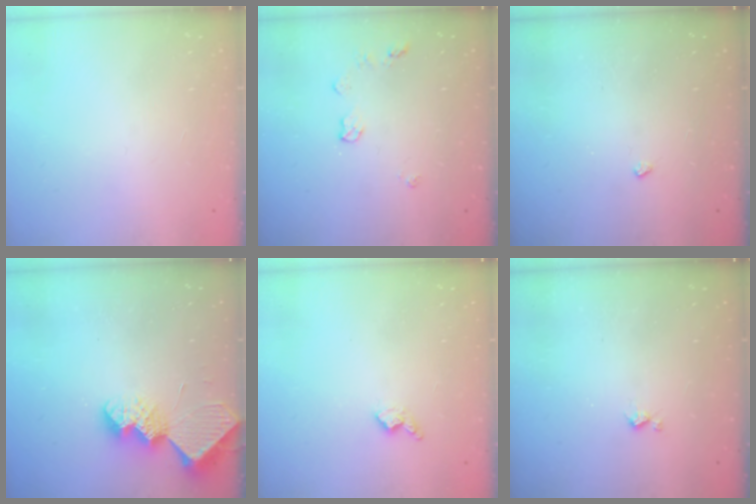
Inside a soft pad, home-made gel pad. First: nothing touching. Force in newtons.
{"total": 5.2, "press": 5.1, "slide": 0.8}
{"total": 3.0, "press": 2.9, "slide": 0.4}
{"total": 8.7, "press": 8.7, "slide": 0.6}
{"total": 5.7, "press": 5.7, "slide": 0.7}
{"total": 3.2, "press": 3.2, "slide": 0.5}